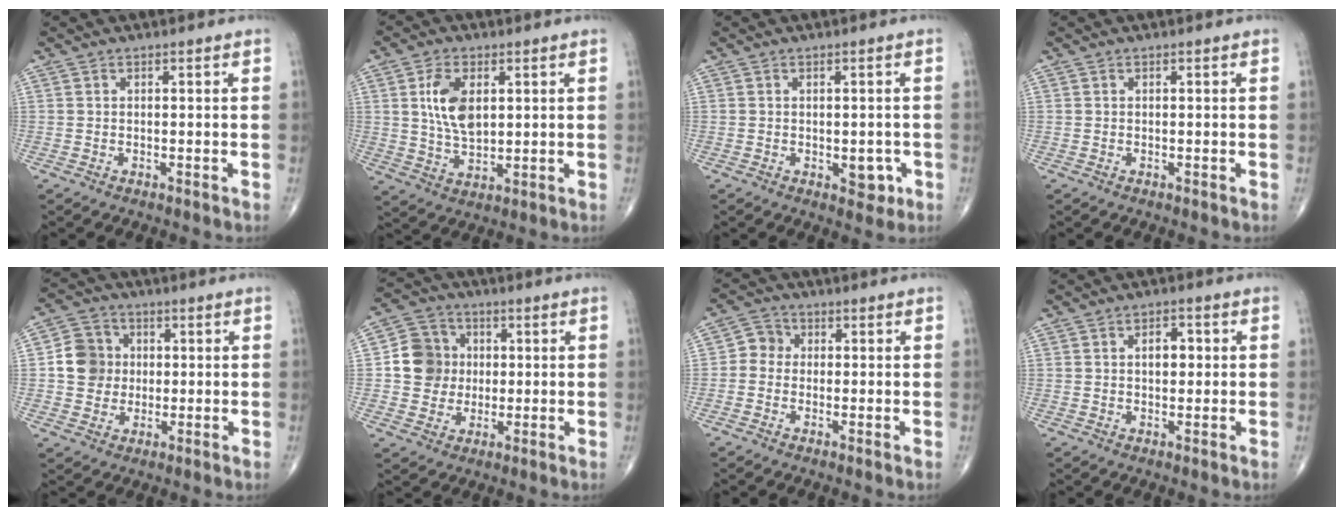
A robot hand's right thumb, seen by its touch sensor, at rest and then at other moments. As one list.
[{"total": 9.0, "force": [2.2, 5.1, 7.1], "torque": [-0.125, -0.010, 0.047]}, {"total": 3.5, "force": [-0.9, 2.2, 2.5], "torque": [-0.006, 0.002, -0.008]}, {"total": 0.0}, {"total": 8.0, "force": [0.4, 7.4, 3.0], "torque": [-0.025, 0.008, -0.001]}, {"total": 9.4, "force": [0.5, 8.8, 3.4], "torque": [-0.026, 0.011, 0.002]}, {"total": 3.8, "force": [-0.2, 3.5, 1.5], "torque": [-0.007, 0.011, -0.019]}, {"total": 4.1, "force": [0.7, 2.5, 3.2], "torque": [-0.037, 0.006, 0.008]}]